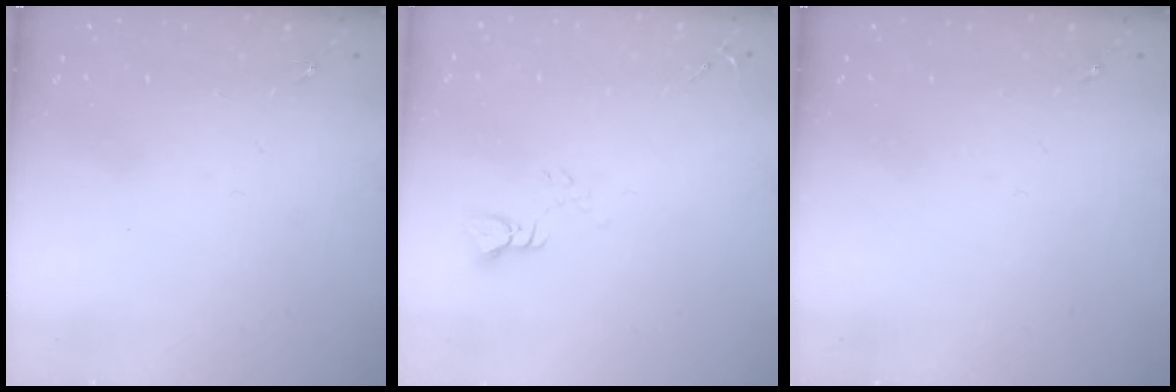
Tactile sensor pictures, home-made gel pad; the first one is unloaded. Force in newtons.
{"total": 2.8, "press": 2.8, "slide": 0.2}
{"total": 0.0}